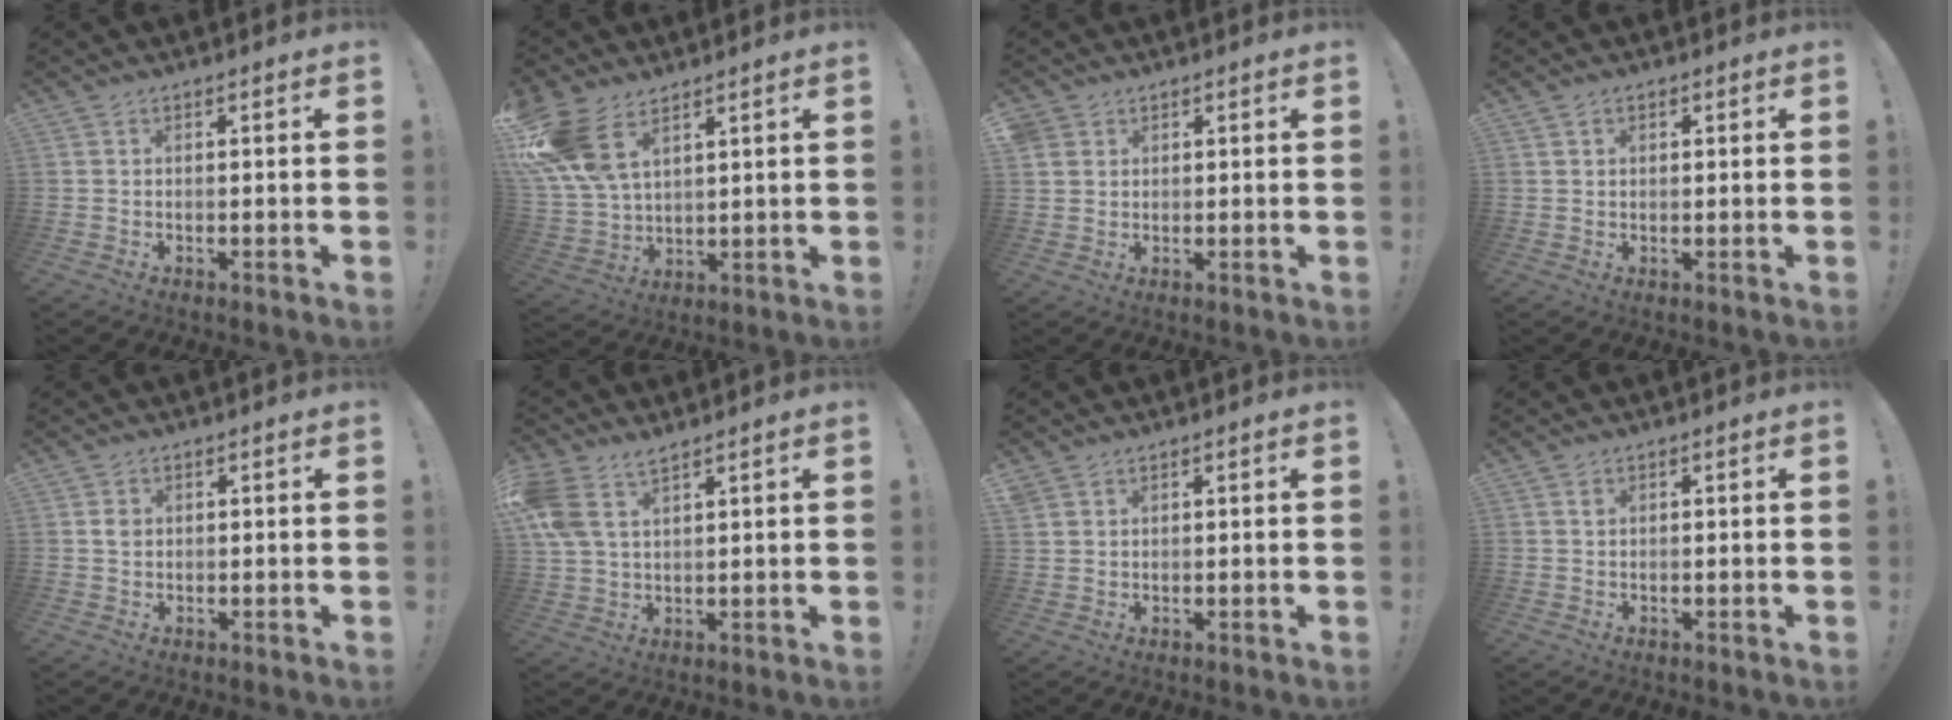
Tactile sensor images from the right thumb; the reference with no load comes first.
{"total": 14.7, "force": [8.0, 8.6, 8.8], "torque": [-0.182, -0.037, 0.155]}
{"total": 2.8, "force": [1.8, 2.1, 0.5], "torque": [-0.013, -0.007, 0.035]}
{"total": 1.3, "force": [0.6, 1.0, 0.4], "torque": [-0.003, 0.001, 0.010]}
{"total": 1.8, "force": [0.1, 1.8, 0.4], "torque": [0.008, -0.004, 0.000]}
{"total": 7.9, "force": [4.9, 4.2, 4.6], "torque": [-0.093, -0.017, 0.100]}
{"total": 1.9, "force": [1.4, 1.1, 0.6], "torque": [-0.010, -0.006, 0.028]}
{"total": 1.1, "force": [0.2, 1.0, 0.1], "torque": [0.003, 0.001, 0.002]}